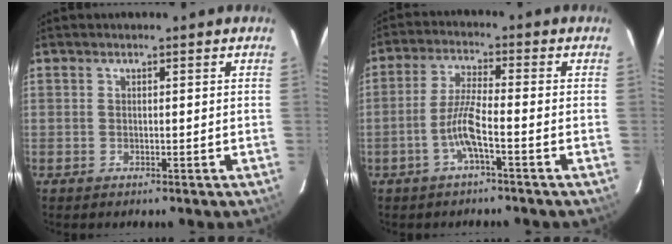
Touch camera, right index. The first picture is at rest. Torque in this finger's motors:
{"motor_torque": [0.61, -0.41, 0.42, 0.09]}